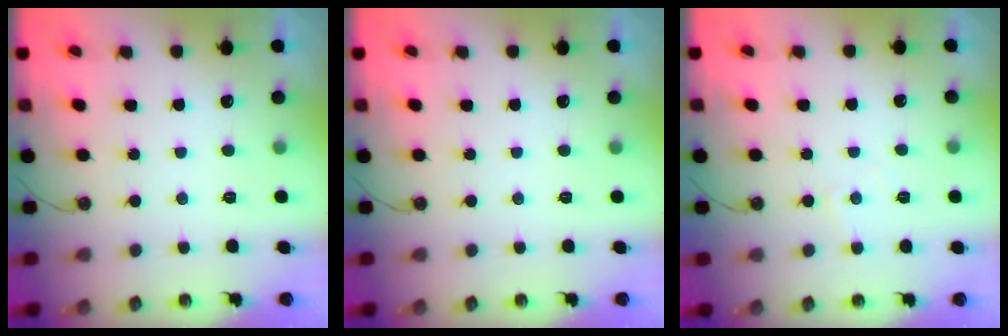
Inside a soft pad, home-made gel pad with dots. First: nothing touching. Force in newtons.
{"total": 0.0}
{"total": 2.7, "press": 2.7, "slide": 0.5}